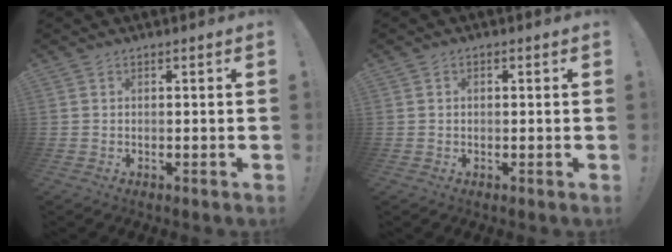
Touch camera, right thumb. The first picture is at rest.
{"total": 0.8, "force": [-0.2, 0.6, 0.5], "torque": [-0.013, 0.004, -0.002]}